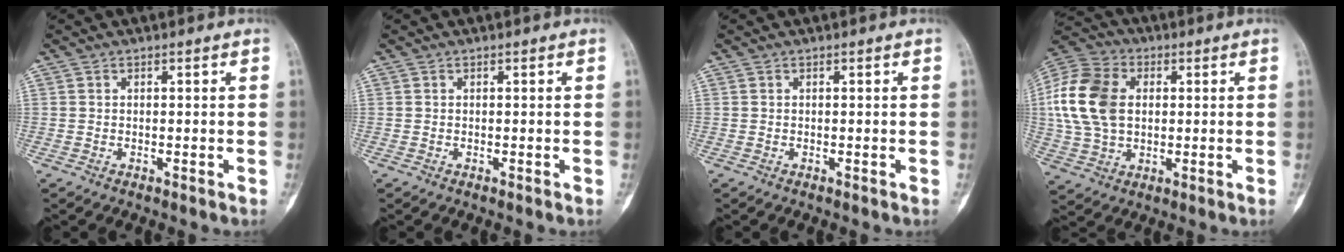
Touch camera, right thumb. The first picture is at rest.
{"total": 0.0}
{"total": 0.0}
{"total": 15.6, "force": [2.0, 11.1, 10.8], "torque": [-0.205, 0.014, 0.034]}